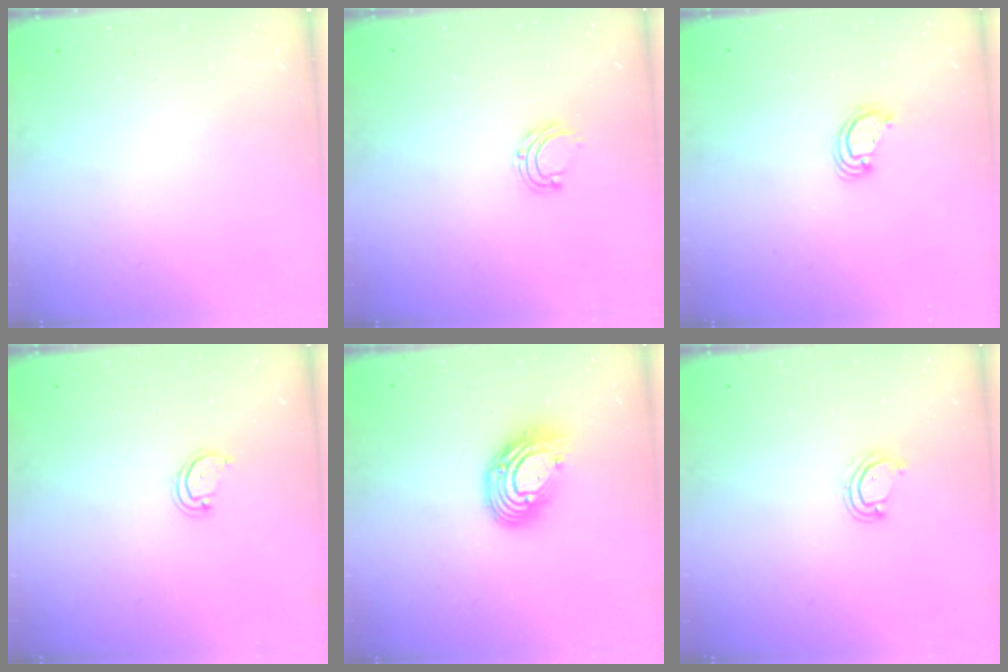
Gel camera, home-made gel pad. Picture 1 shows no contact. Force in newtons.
{"total": 6.5, "press": 6.5, "slide": 0.4}
{"total": 2.5, "press": 2.5, "slide": 0.2}
{"total": 2.5, "press": 2.5, "slide": 0.2}
{"total": 12.0, "press": 11.9, "slide": 1.0}
{"total": 3.5, "press": 3.4, "slide": 0.3}